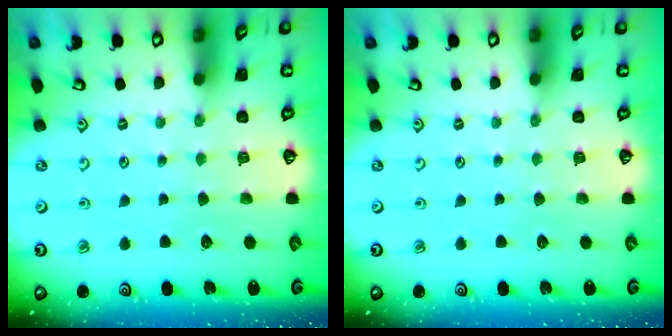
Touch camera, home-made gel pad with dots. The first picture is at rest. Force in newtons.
{"total": 0.0}